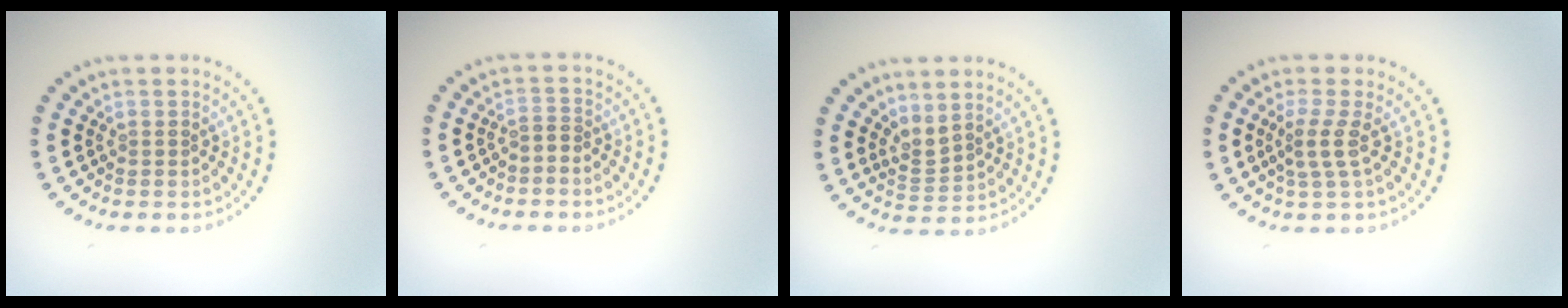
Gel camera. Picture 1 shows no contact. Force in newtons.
{"total": 0.8, "press": 0.6, "slide": 0.5}
{"total": 1.9, "press": 1.3, "slide": 1.4}
{"total": 2.1, "press": 1.6, "slide": 1.4}